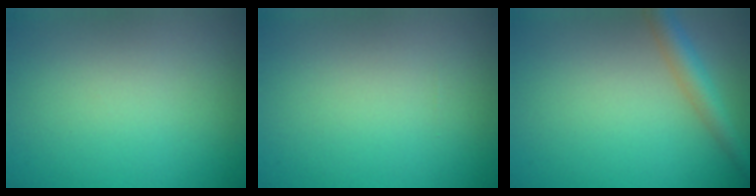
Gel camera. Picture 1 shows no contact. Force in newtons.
{"total": 0.0}
{"total": 2.9, "press": 2.9, "slide": 0.0}